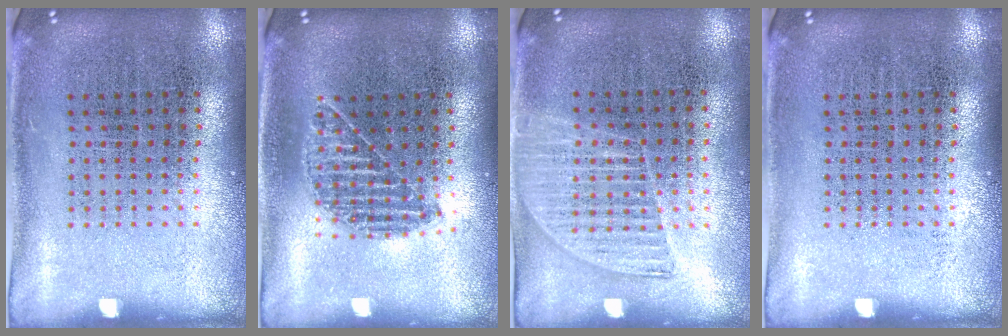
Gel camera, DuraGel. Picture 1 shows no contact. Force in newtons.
{"total": 1.1, "press": 1.0, "slide": 0.5}
{"total": 1.3, "press": 1.2, "slide": 0.5}
{"total": 0.0}